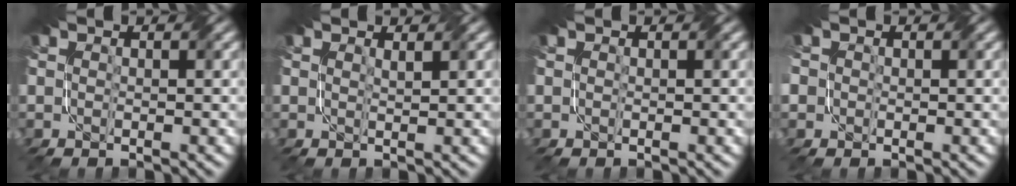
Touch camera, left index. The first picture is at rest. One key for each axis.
{"total": 0.6, "fx": 0.6, "fy": 0.0, "fz": 0.3, "tx": -0.005, "ty": 0.000, "tz": 0.010}
{"total": 0.0}
{"total": 1.9, "fx": 0.2, "fy": 1.8, "fz": 0.6, "tx": -0.016, "ty": 0.006, "tz": 0.002}